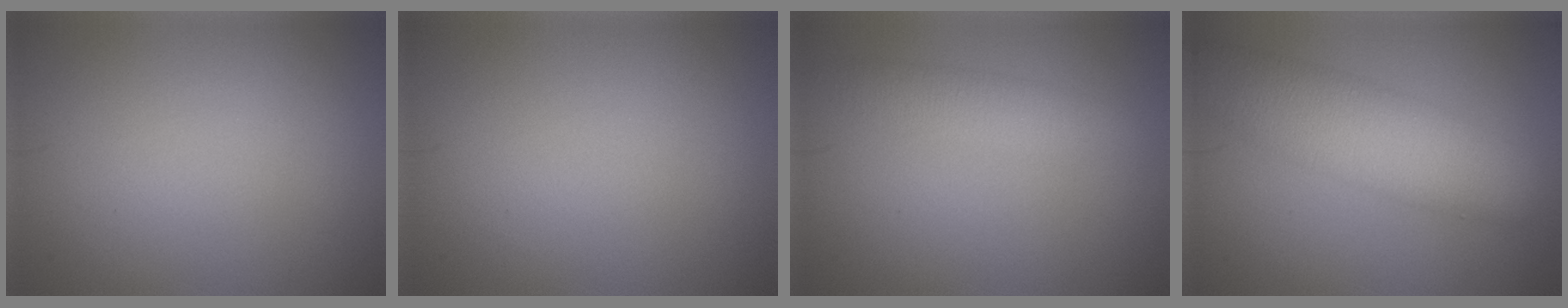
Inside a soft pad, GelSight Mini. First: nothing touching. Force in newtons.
{"total": 0.0}
{"total": 2.5, "press": 2.5, "slide": 0.1}
{"total": 7.3, "press": 7.3, "slide": 0.3}